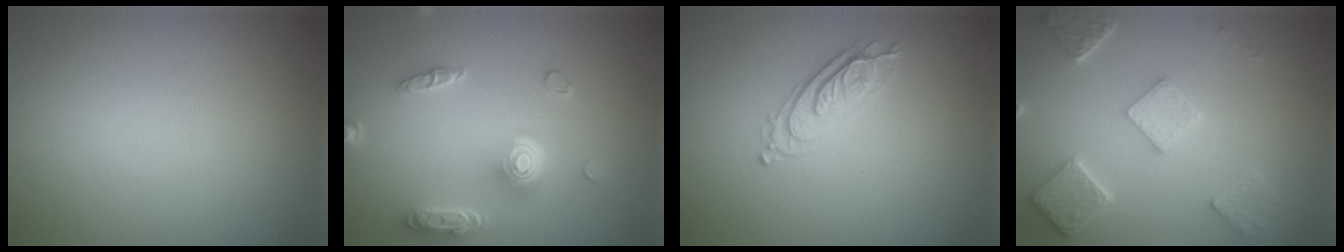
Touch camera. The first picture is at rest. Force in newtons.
{"total": 4.9, "press": 3.7, "slide": 3.1}
{"total": 2.2, "press": 2.2, "slide": 0.4}
{"total": 4.8, "press": 3.7, "slide": 3.0}